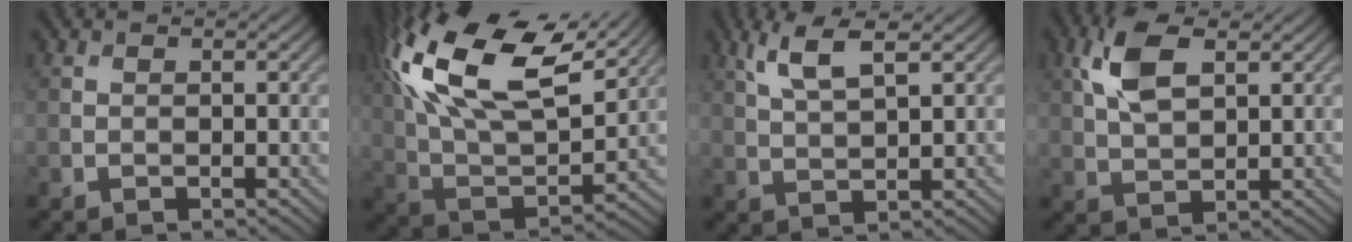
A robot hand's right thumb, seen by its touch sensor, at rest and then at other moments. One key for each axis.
{"total": 19.7, "fx": 9.8, "fy": 8.7, "fz": 14.6, "tx": -0.324, "ty": 0.041, "tz": 0.156}
{"total": 5.6, "fx": 3.1, "fy": 1.5, "fz": 4.4, "tx": -0.106, "ty": 0.006, "tz": 0.065}
{"total": 7.2, "fx": 2.9, "fy": 3.6, "fz": 5.6, "tx": -0.132, "ty": 0.011, "tz": 0.053}